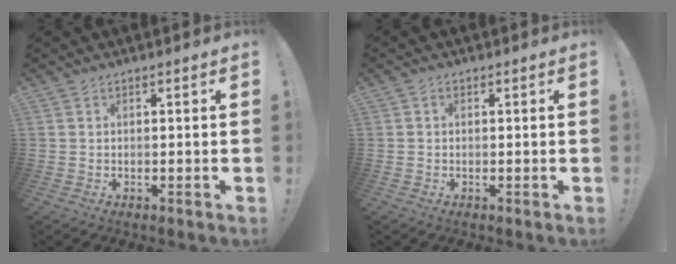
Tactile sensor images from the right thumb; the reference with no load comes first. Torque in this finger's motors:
{"motor_torque": [-0.25, 0.07, -0.10, 0.01, 0.07]}